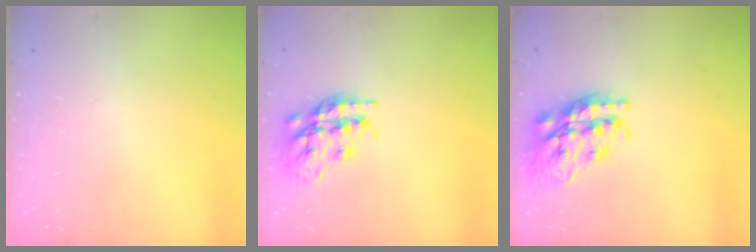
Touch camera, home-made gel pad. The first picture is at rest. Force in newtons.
{"total": 17.3, "press": 17.3, "slide": 1.0}
{"total": 22.6, "press": 22.5, "slide": 1.7}